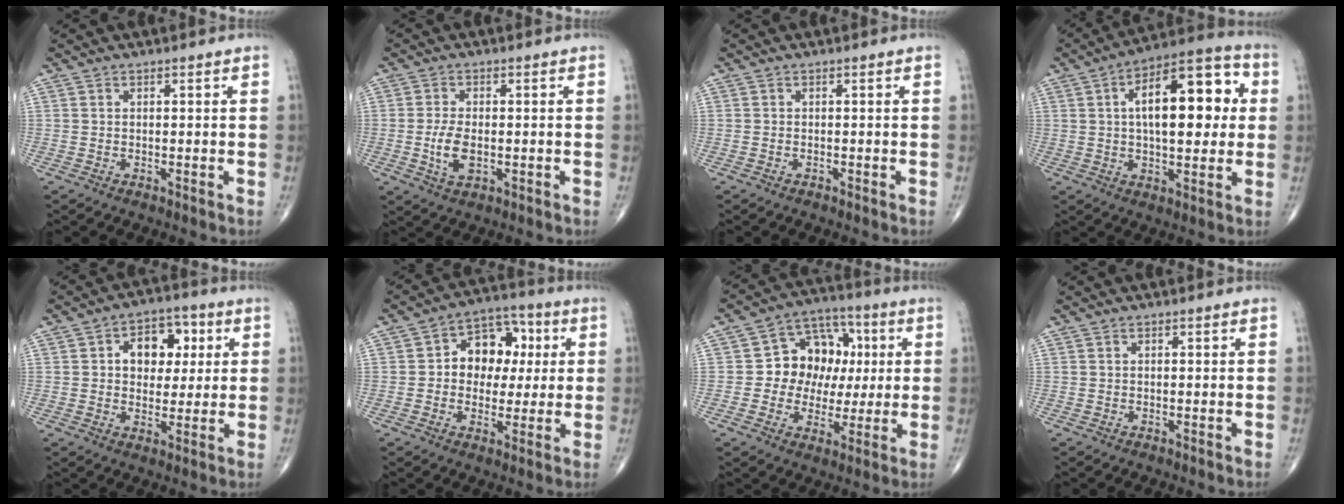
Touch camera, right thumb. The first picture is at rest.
{"total": 5.1, "force": [-0.8, 2.7, 4.3], "torque": [-0.086, -0.005, -0.013]}
{"total": 0.0}
{"total": 18.8, "force": [3.2, 8.4, 16.5], "torque": [-0.218, 0.022, 0.041]}
{"total": 10.2, "force": [2.4, 7.1, 6.9], "torque": [-0.057, 0.008, 0.034]}
{"total": 11.7, "force": [1.7, 8.6, 7.7], "torque": [-0.062, 0.020, 0.018]}
{"total": 13.2, "force": [1.3, 10.7, 7.7], "torque": [-0.064, 0.021, 0.018]}
{"total": 0.0}